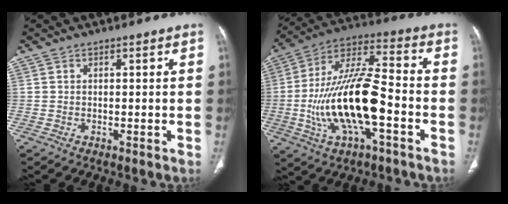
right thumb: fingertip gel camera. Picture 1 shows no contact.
{"total": 19.9, "force": [-4.6, 7.4, 17.8], "torque": [-0.348, 0.039, -0.080]}